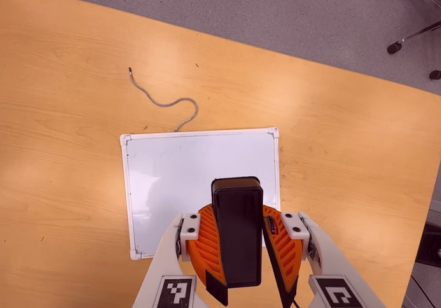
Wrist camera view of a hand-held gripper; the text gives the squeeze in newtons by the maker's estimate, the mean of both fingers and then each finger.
{"total": 10.1, "left": 9.9, "right": 10.3}